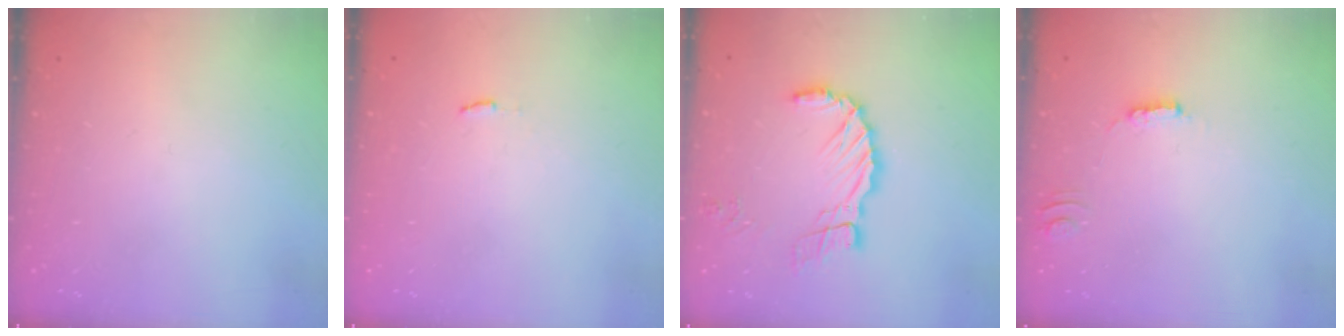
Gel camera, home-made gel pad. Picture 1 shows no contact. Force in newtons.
{"total": 2.9, "press": 2.9, "slide": 0.3}
{"total": 9.9, "press": 9.8, "slide": 1.0}
{"total": 3.5, "press": 3.5, "slide": 0.4}